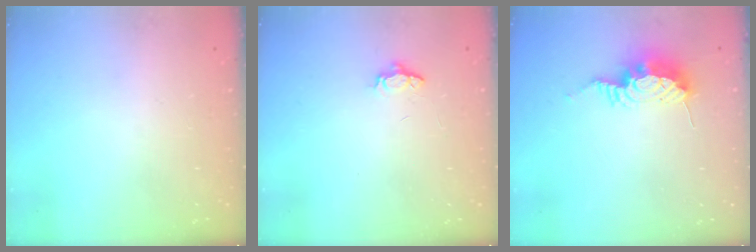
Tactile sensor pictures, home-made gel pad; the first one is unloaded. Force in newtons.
{"total": 3.5, "press": 3.5, "slide": 0.4}
{"total": 9.6, "press": 9.6, "slide": 0.7}